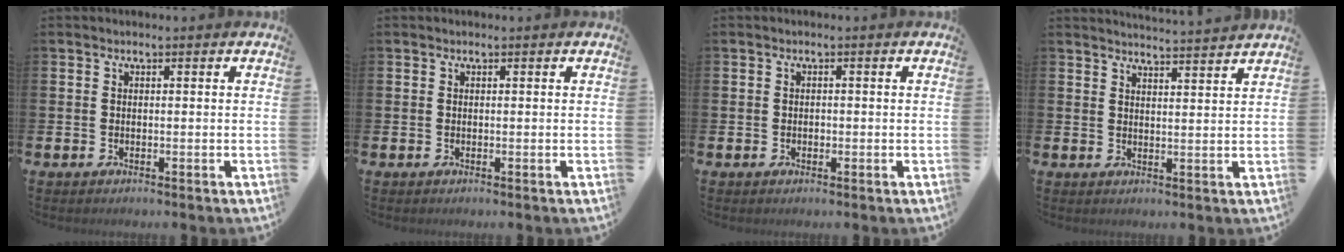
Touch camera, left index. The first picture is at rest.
{"total": 0.0}
{"total": 0.6, "force": [-0.1, 0.6, 0.3], "torque": [-0.006, 0.005, -0.002]}
{"total": 3.8, "force": [3.7, -0.6, 0.1], "torque": [-0.010, -0.027, 0.066]}